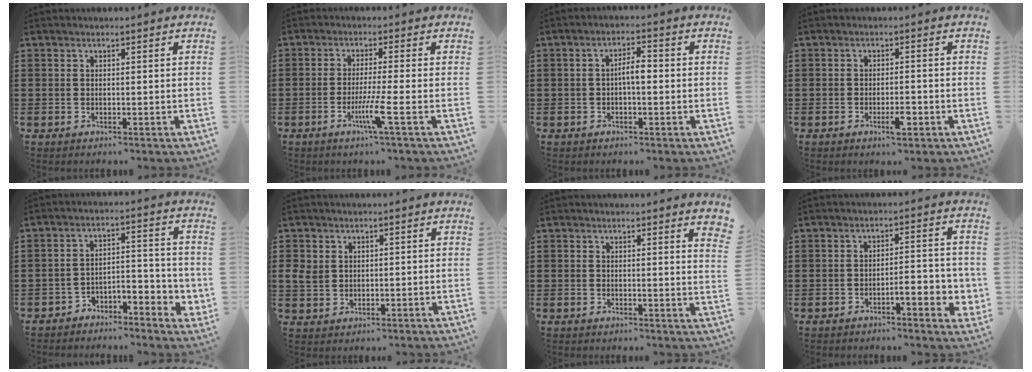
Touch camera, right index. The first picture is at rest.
{"total": 5.6, "force": [-2.2, -0.4, 5.1], "torque": [-0.100, -0.020, -0.043]}
{"total": 3.3, "force": [-0.3, 1.0, 3.1], "torque": [-0.057, 0.006, -0.008]}
{"total": 3.0, "force": [-1.4, 0.8, 2.5], "torque": [-0.048, -0.001, -0.028]}
{"total": 3.7, "force": [-3.1, 1.5, 1.3], "torque": [-0.027, 0.006, -0.065]}
{"total": 2.7, "force": [0.9, 2.3, 1.0], "torque": [-0.036, 0.006, 0.014]}
{"total": 1.7, "force": [1.4, -0.1, 1.0], "torque": [-0.015, -0.003, 0.023]}
{"total": 5.3, "force": [-1.9, 1.4, 4.8], "torque": [-0.071, -0.001, -0.032]}